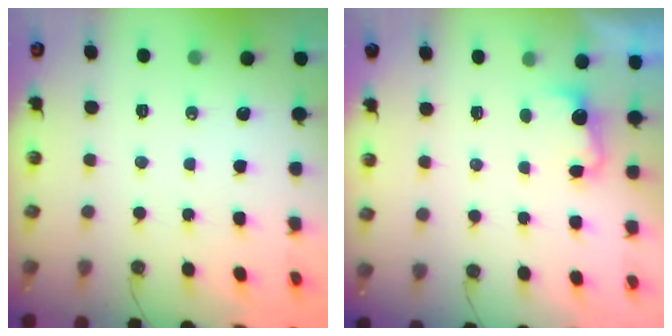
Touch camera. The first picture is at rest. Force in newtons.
{"total": 3.8, "press": 3.7, "slide": 1.0}